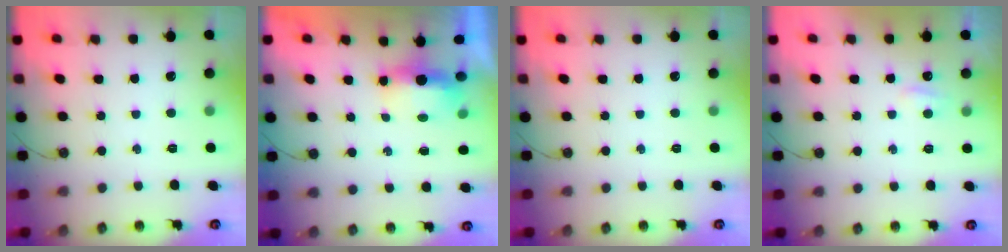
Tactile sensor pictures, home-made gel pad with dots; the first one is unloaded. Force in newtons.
{"total": 5.0, "press": 4.9, "slide": 1.0}
{"total": 0.0}
{"total": 3.2, "press": 3.2, "slide": 0.5}